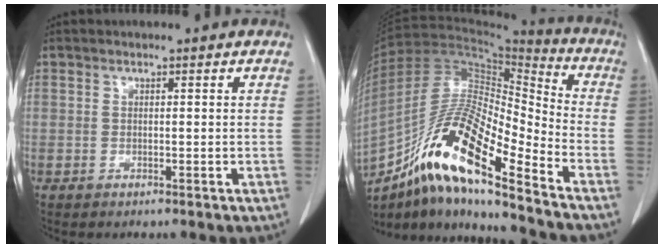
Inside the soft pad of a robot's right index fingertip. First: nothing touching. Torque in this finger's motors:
{"motor_torque": [1.10, -1.04, 0.37, 0.10]}